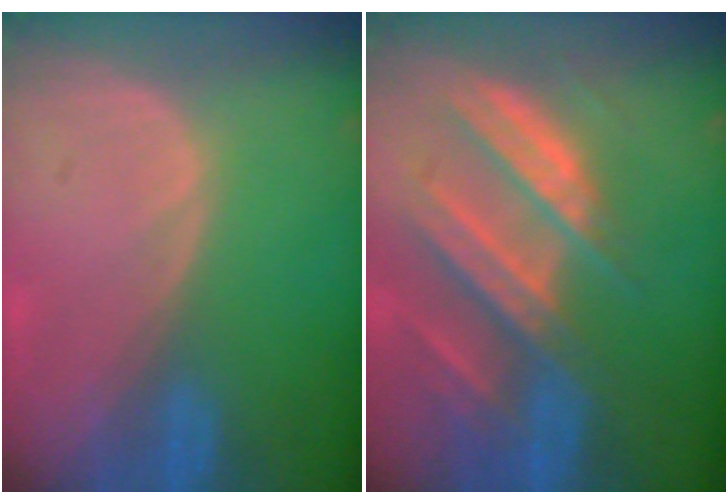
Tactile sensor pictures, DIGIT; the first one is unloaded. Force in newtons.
{"total": 9.9, "press": 8.7, "slide": 4.6}